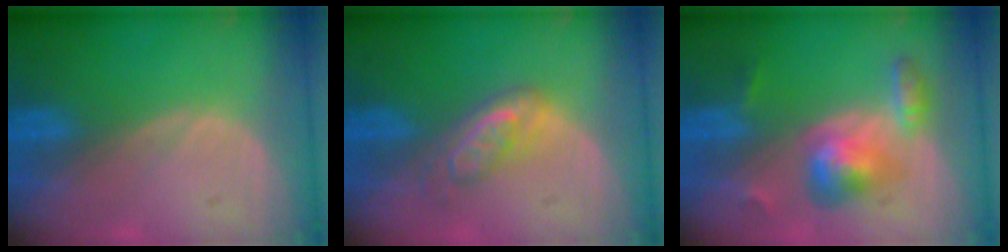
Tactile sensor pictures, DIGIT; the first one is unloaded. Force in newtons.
{"total": 5.0, "press": 4.6, "slide": 2.0}
{"total": 6.3, "press": 5.7, "slide": 2.8}